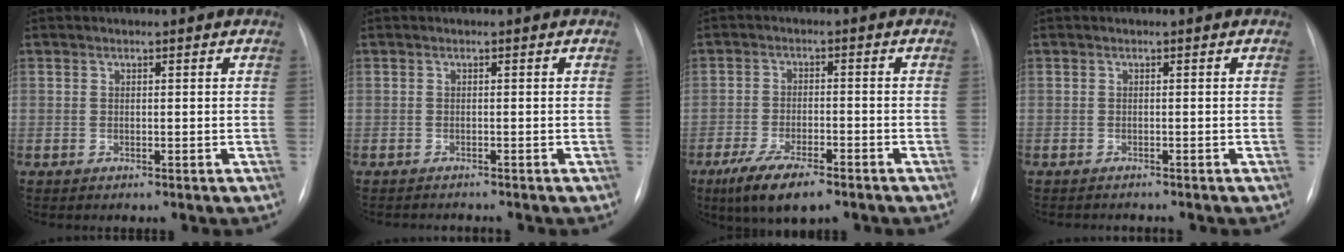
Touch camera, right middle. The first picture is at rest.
{"total": 2.0, "force": [-2.0, 0.0, 0.3], "torque": [0.000, -0.009, -0.023]}
{"total": 8.5, "force": [-5.8, 2.3, 5.8], "torque": [-0.107, -0.016, -0.095]}
{"total": 2.1, "force": [-2.0, 0.3, 0.5], "torque": [-0.004, -0.007, -0.021]}